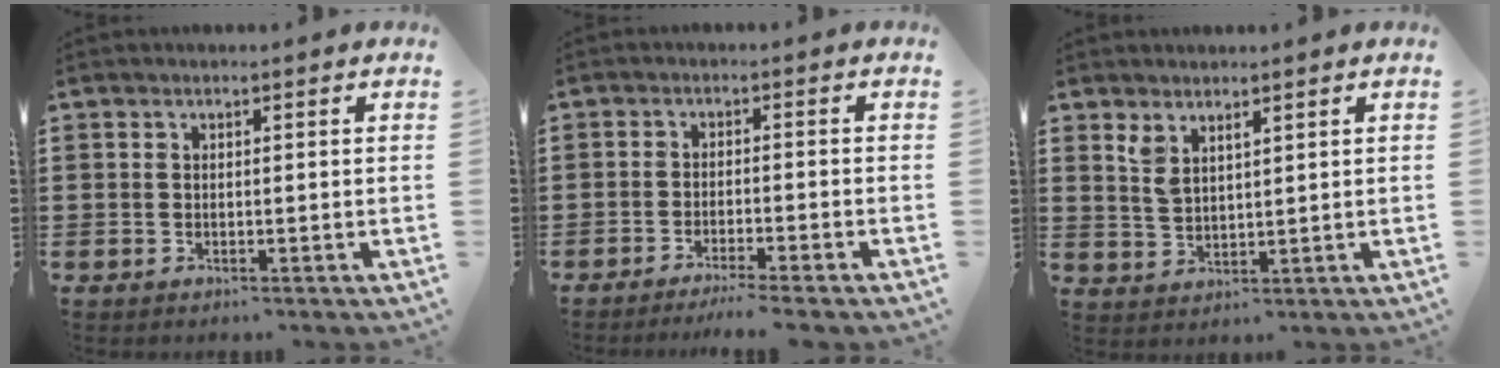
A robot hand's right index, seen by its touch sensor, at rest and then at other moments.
{"total": 2.6, "force": [-2.3, -0.5, 1.1], "torque": [-0.018, -0.002, -0.045]}
{"total": 2.8, "force": [2.0, 1.1, 1.5], "torque": [-0.034, 0.003, 0.038]}